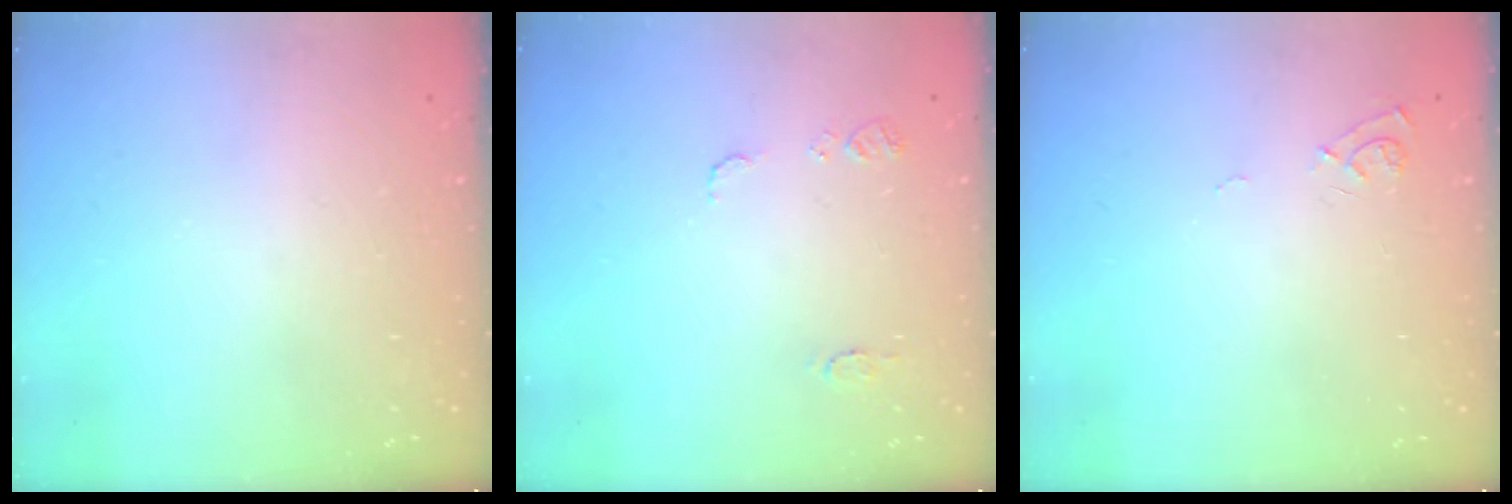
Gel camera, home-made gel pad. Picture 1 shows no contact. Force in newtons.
{"total": 7.1, "press": 7.0, "slide": 0.7}
{"total": 6.8, "press": 6.8, "slide": 0.6}